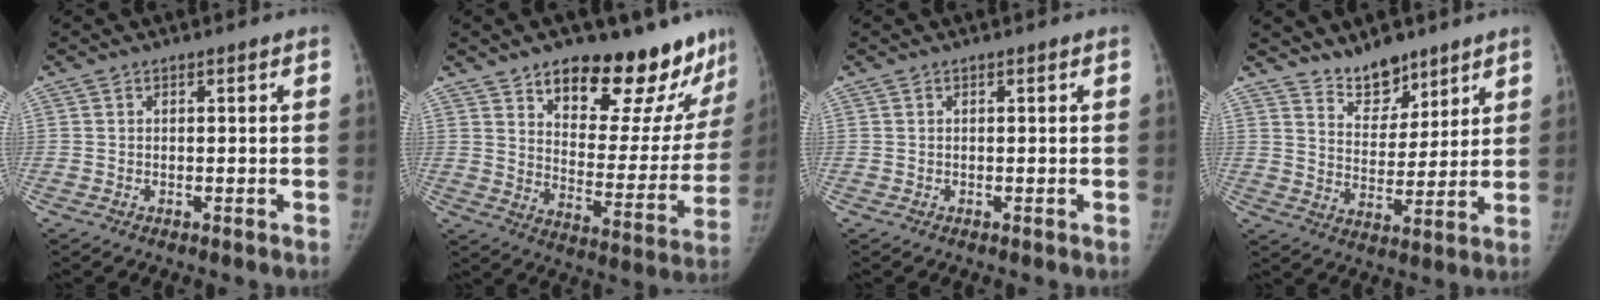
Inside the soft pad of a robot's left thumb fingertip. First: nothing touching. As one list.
[{"total": 23.0, "force": [16.5, 9.5, 12.9], "torque": [-0.123, -0.105, 0.234]}, {"total": 0.0}, {"total": 8.6, "force": [7.0, 4.1, 2.9], "torque": [-0.012, -0.055, 0.127]}]